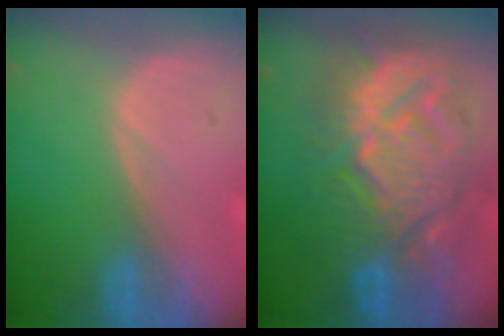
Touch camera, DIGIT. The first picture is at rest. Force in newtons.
{"total": 14.0, "press": 13.9, "slide": 1.4}